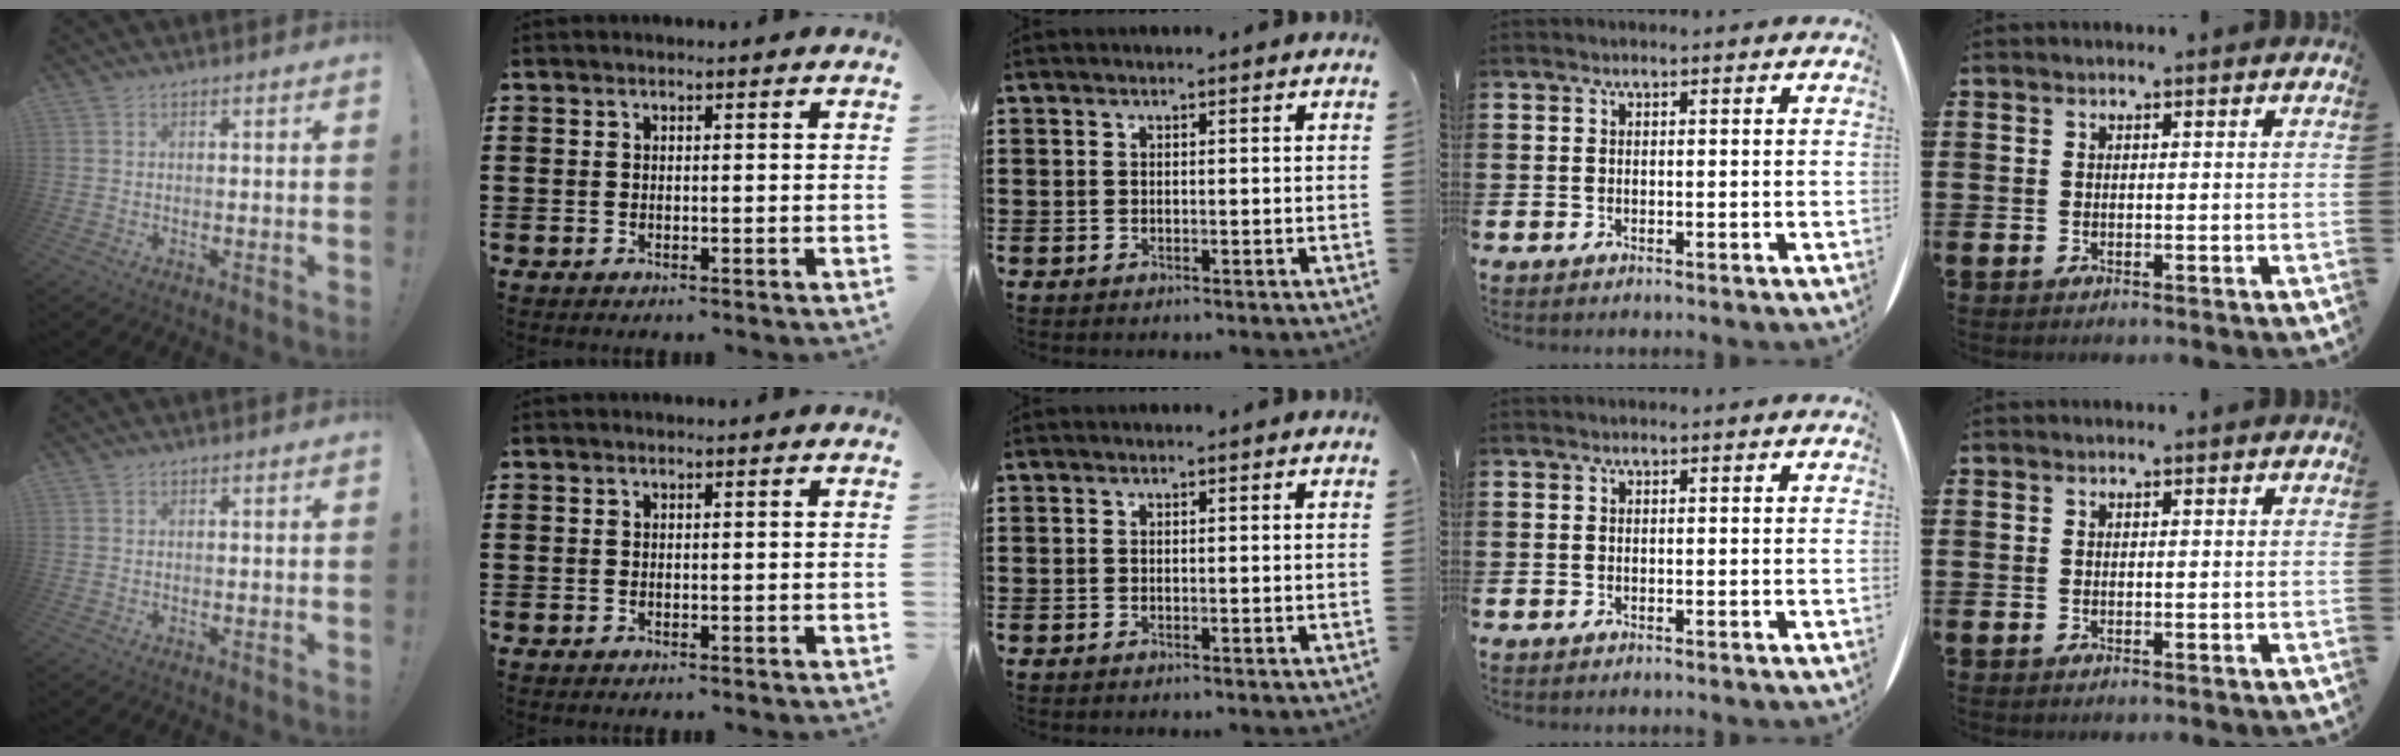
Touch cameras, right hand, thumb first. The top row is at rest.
{}